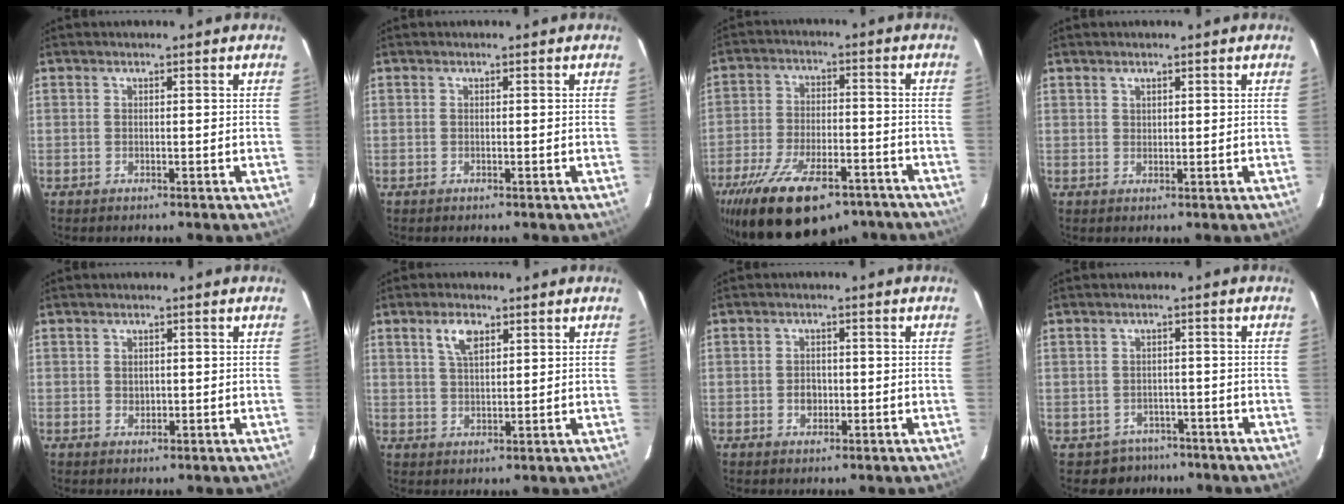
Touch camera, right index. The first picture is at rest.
{"total": 0.0}
{"total": 21.9, "force": [-15.1, 9.3, 12.9], "torque": [-0.255, -0.031, -0.230]}
{"total": 1.2, "force": [0.9, 0.7, 0.5], "torque": [-0.005, 0.003, 0.016]}
{"total": 1.4, "force": [0.1, 1.3, 0.6], "torque": [-0.006, 0.000, 0.004]}
{"total": 4.8, "force": [2.5, 2.1, 3.4], "torque": [-0.063, 0.008, 0.048]}
{"total": 2.7, "force": [-0.6, 2.2, 1.4], "torque": [-0.024, 0.004, -0.008]}
{"total": 4.9, "force": [-3.4, 3.5, 0.0], "torque": [-0.008, 0.024, -0.045]}